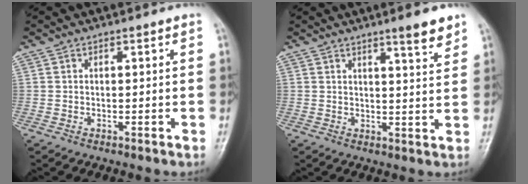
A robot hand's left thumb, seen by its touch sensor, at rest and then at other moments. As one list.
[{"total": 5.6, "force": [4.0, 0.6, 3.9], "torque": [-0.045, -0.029, 0.056]}]